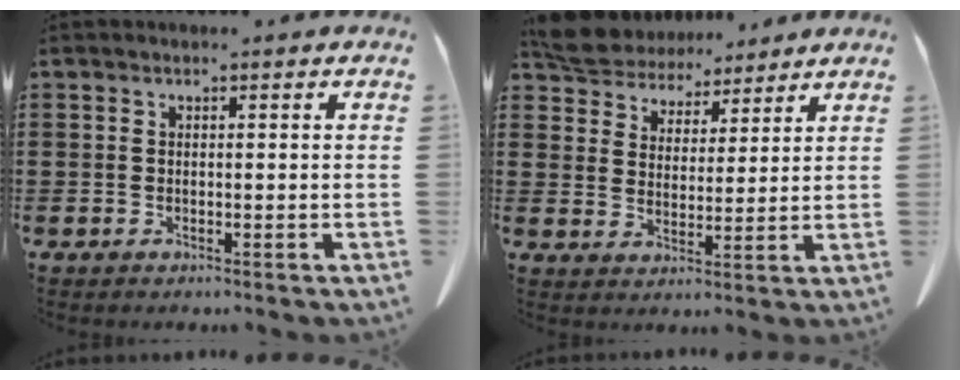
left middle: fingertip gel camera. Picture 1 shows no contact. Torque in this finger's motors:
{"motor_torque": [0.55, 0.47, 0.13, 0.03]}